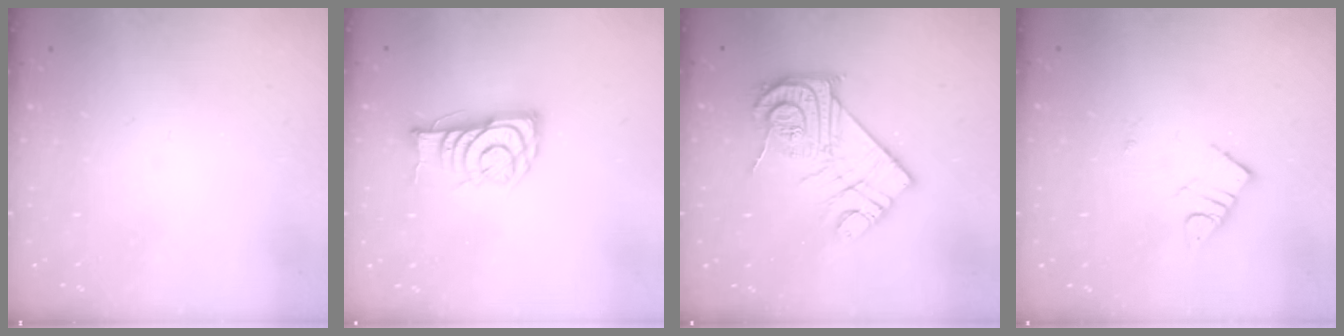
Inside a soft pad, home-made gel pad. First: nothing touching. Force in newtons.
{"total": 11.8, "press": 11.8, "slide": 0.9}
{"total": 15.1, "press": 15.0, "slide": 1.2}
{"total": 3.6, "press": 3.6, "slide": 0.3}